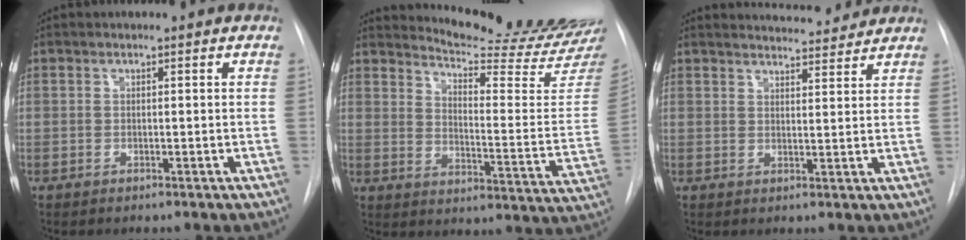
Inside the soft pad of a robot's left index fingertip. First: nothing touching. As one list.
[{"total": 21.3, "force": [20.4, -0.4, 6.0], "torque": [-0.095, -0.134, 0.251]}, {"total": 8.5, "force": [8.3, 1.1, 1.4], "torque": [-0.018, 0.002, 0.103]}]